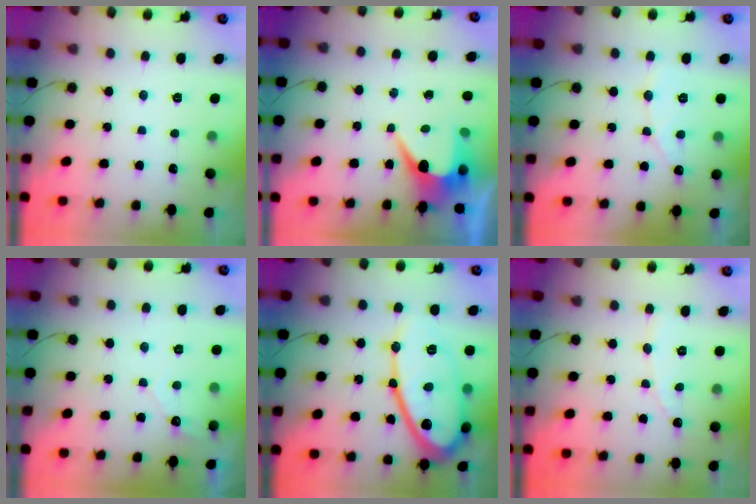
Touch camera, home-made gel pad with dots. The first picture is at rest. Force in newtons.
{"total": 6.7, "press": 6.7, "slide": 0.3}
{"total": 6.4, "press": 6.3, "slide": 0.4}
{"total": 2.8, "press": 2.8, "slide": 0.1}
{"total": 20.7, "press": 20.7, "slide": 1.4}
{"total": 1.9, "press": 1.9, "slide": 0.1}